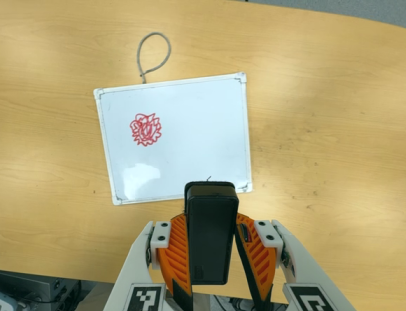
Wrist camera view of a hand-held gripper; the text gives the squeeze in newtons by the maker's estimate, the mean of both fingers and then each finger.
{"total": 5.3, "left": 4.7, "right": 5.9}